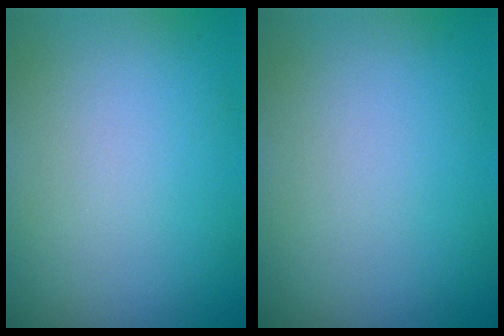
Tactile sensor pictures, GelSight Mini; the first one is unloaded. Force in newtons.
{"total": 0.0}